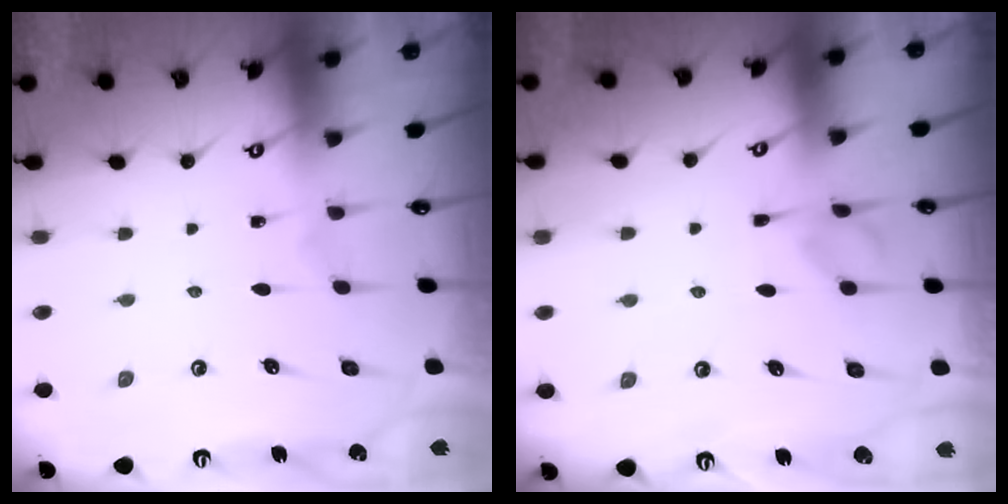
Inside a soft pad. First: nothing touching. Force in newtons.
{"total": 2.1, "press": 2.0, "slide": 0.8}